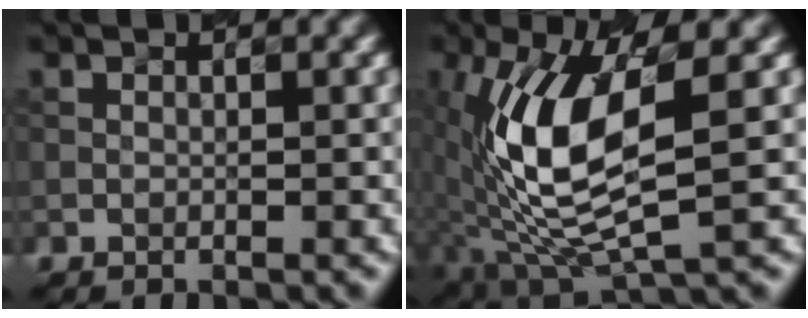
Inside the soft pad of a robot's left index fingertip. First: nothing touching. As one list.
[{"total": 9.8, "force": [0.1, 3.7, 9.1], "torque": [-0.205, -0.003, 0.016]}]